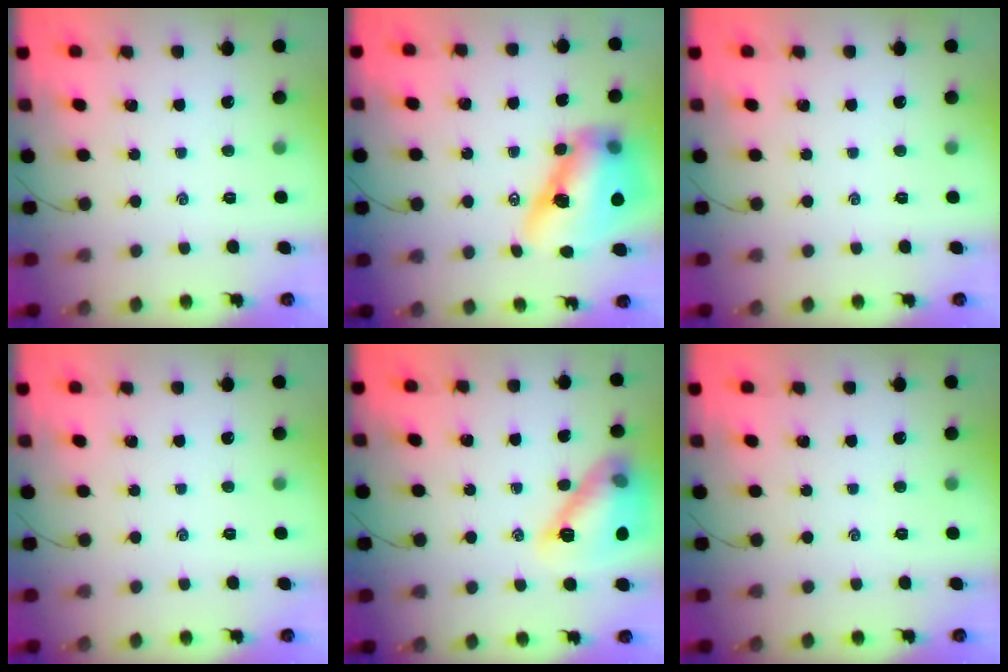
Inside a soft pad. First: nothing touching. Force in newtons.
{"total": 15.0, "press": 14.3, "slide": 4.4}
{"total": 0.0}
{"total": 0.0}
{"total": 13.9, "press": 13.9, "slide": 0.6}
{"total": 0.0}